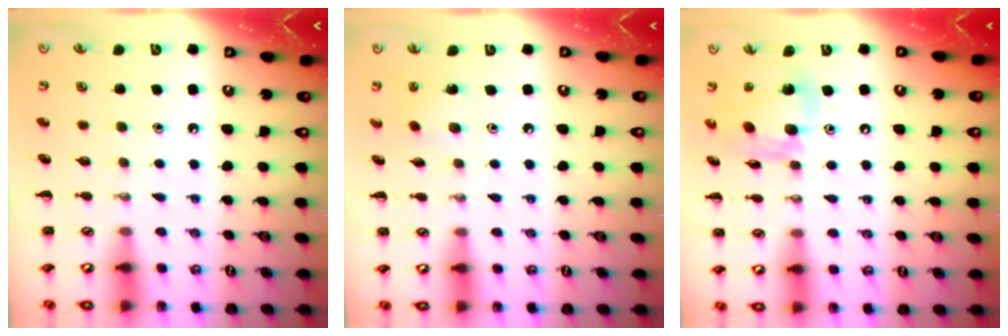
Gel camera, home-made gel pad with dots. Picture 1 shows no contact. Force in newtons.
{"total": 1.8, "press": 1.7, "slide": 0.7}
{"total": 13.2, "press": 13.1, "slide": 1.7}